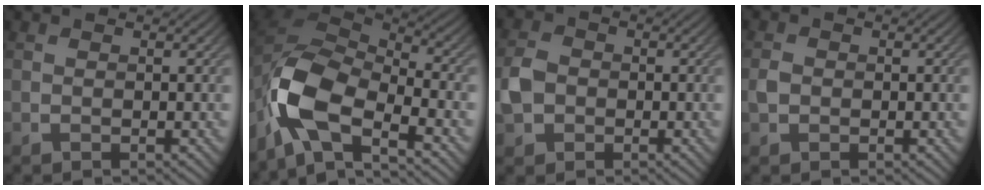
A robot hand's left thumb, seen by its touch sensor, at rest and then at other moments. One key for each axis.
{"total": 12.0, "fx": -6.2, "fy": 5.7, "fz": 8.5, "tx": -0.181, "ty": -0.014, "tz": -0.131}
{"total": 3.8, "fx": -0.9, "fy": 3.2, "fz": 1.8, "tx": -0.049, "ty": -0.002, "tz": -0.022}
{"total": 1.6, "fx": -0.3, "fy": 1.4, "fz": 0.7, "tx": -0.018, "ty": -0.002, "tz": -0.011}